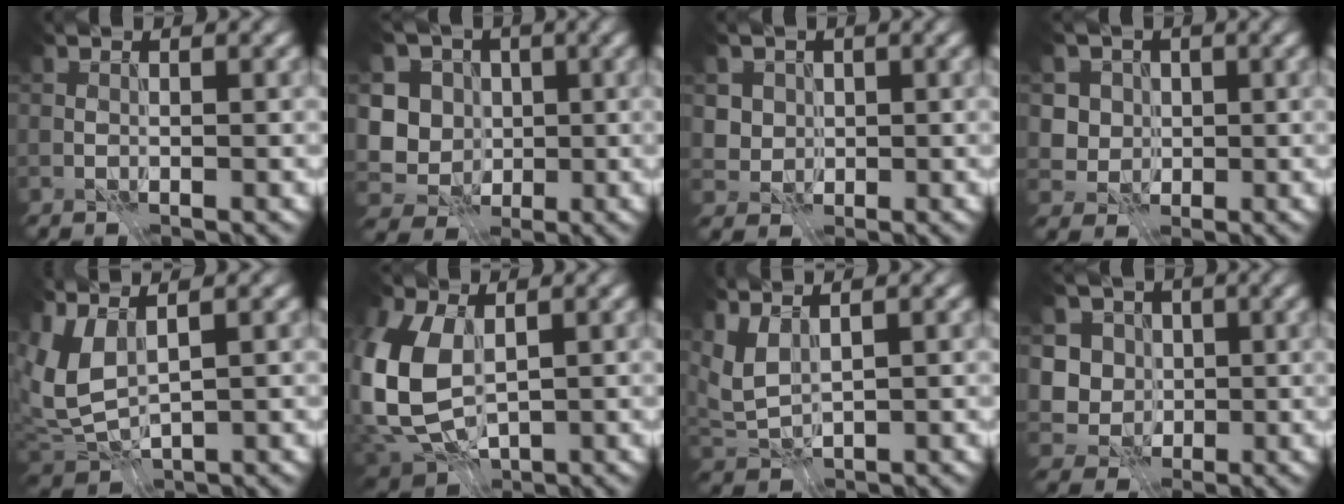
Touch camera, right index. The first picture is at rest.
{"total": 8.2, "force": [0.8, 7.5, 3.2], "torque": [-0.063, 0.015, -0.017]}
{"total": 3.4, "force": [1.3, 2.9, 1.0], "torque": [-0.022, -0.001, 0.030]}
{"total": 4.7, "force": [1.6, 4.2, 1.5], "torque": [-0.023, 0.003, 0.024]}
{"total": 4.6, "force": [1.9, 1.8, 3.8], "torque": [-0.098, 0.001, 0.041]}
{"total": 10.1, "force": [0.7, 6.8, 7.4], "torque": [-0.200, -0.015, 0.017]}
{"total": 3.0, "force": [1.8, 1.2, 2.1], "torque": [-0.060, 0.004, 0.041]}
{"total": 5.8, "force": [1.0, 5.3, 2.0], "torque": [-0.034, 0.009, 0.001]}